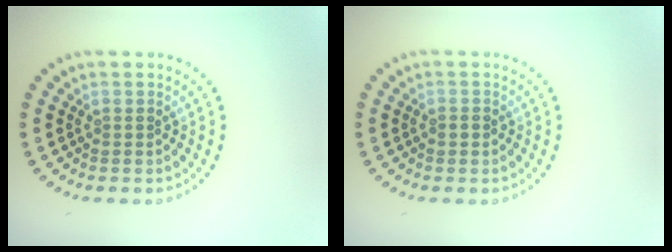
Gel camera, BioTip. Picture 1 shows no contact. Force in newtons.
{"total": 1.1, "press": 1.1, "slide": 0.1}